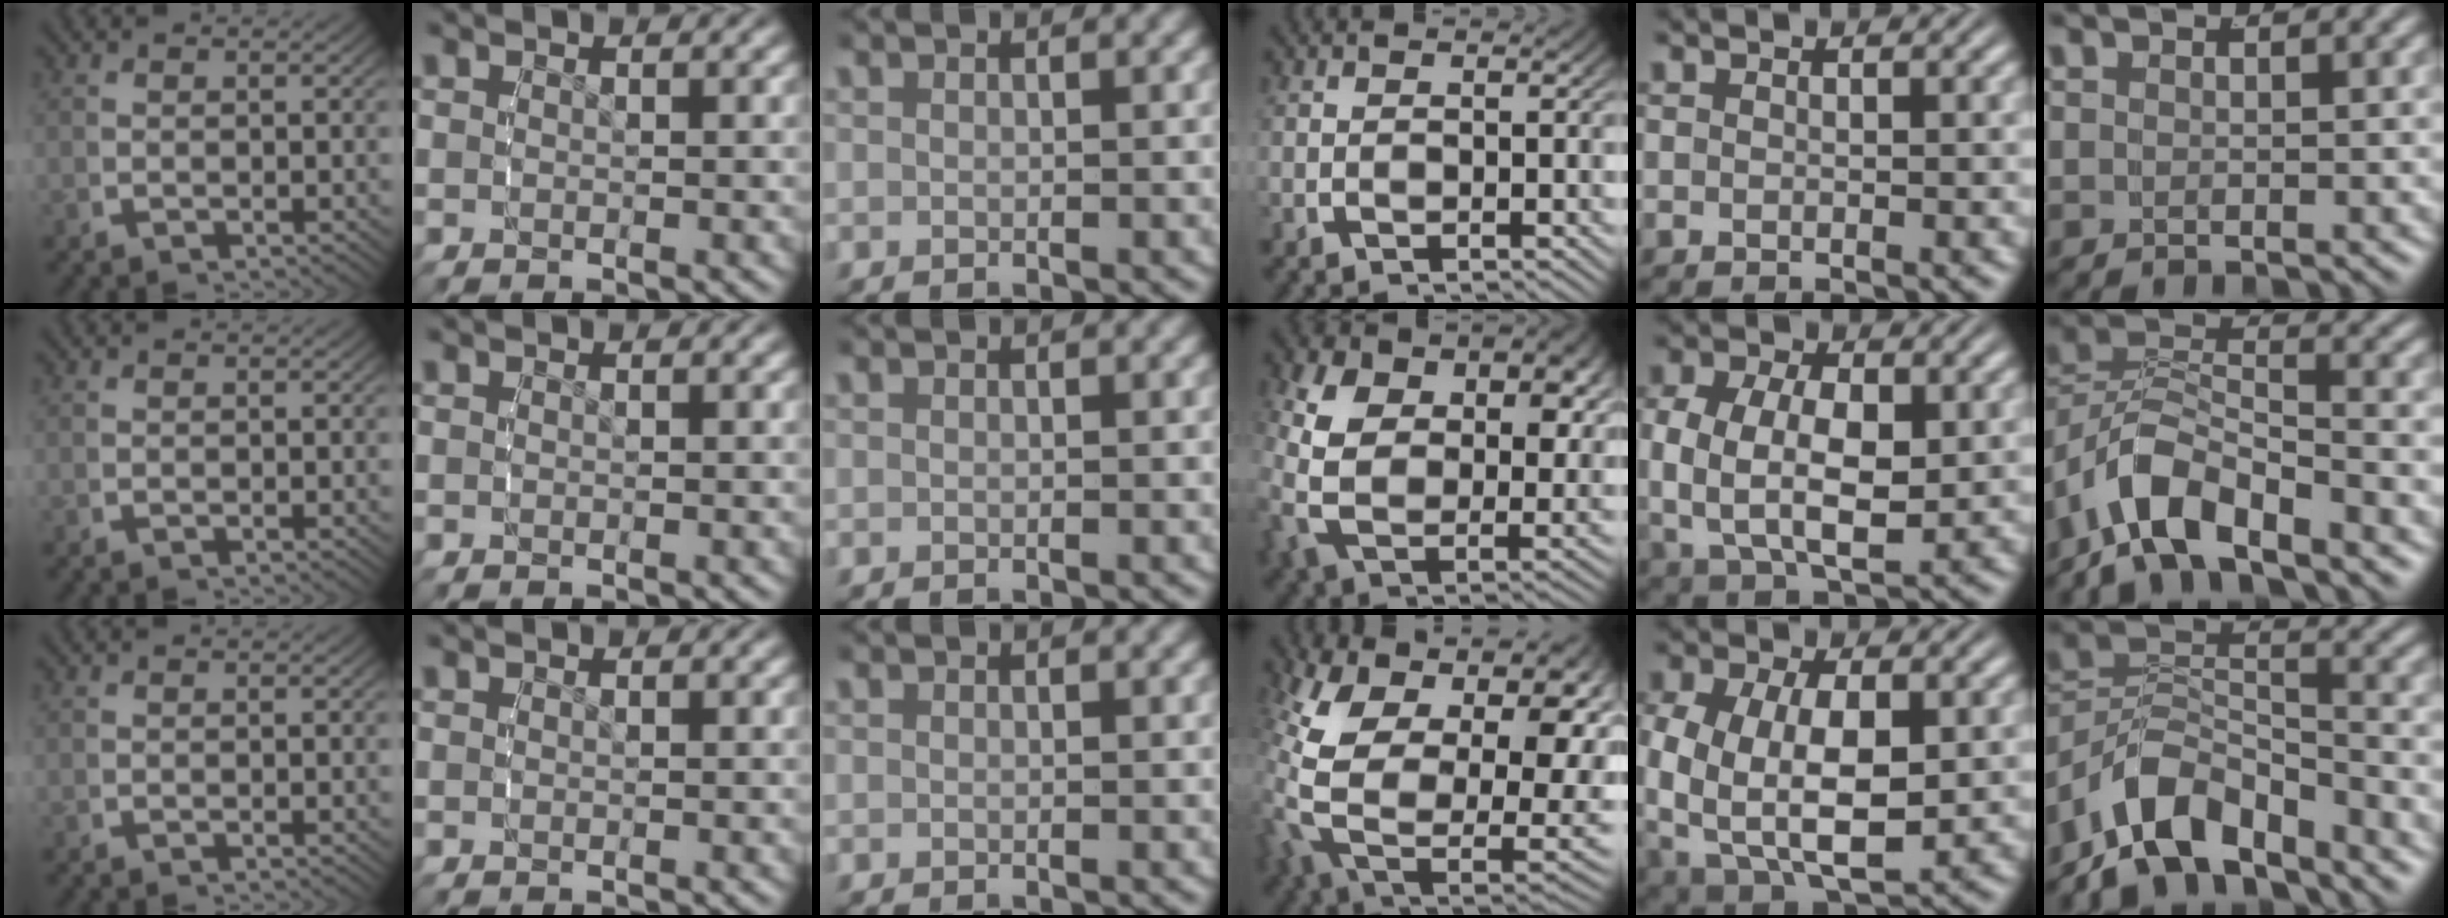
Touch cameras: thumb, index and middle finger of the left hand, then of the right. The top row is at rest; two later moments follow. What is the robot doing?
{"motion": "grasp_and_lifting", "object": "backpack"}